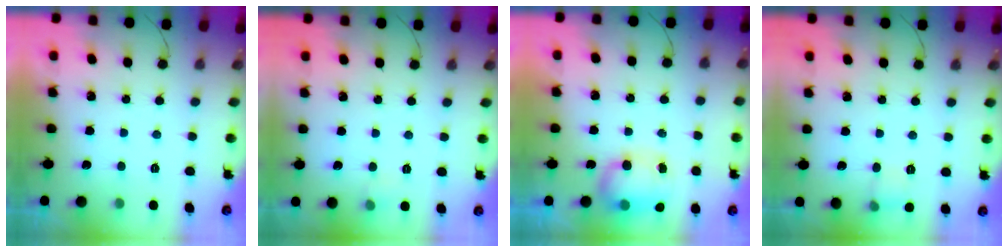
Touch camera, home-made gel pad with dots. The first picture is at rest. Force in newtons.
{"total": 3.4, "press": 3.2, "slide": 1.1}
{"total": 9.4, "press": 8.7, "slide": 3.6}
{"total": 5.4, "press": 5.1, "slide": 1.6}